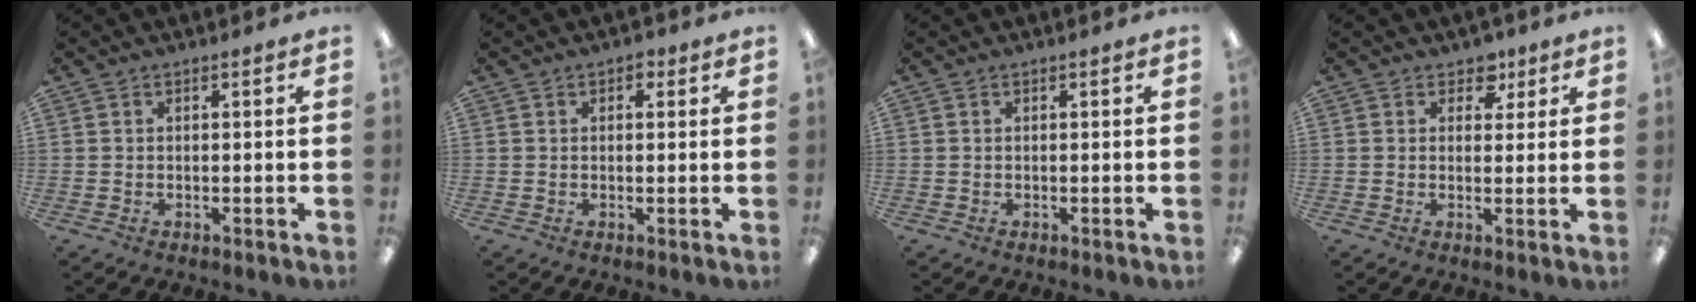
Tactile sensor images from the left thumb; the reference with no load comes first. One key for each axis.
{"total": 2.0, "fx": 1.0, "fy": 1.4, "fz": 1.2, "tx": -0.007, "ty": -0.001, "tz": 0.014}
{"total": 0.0}
{"total": 4.6, "fx": 2.7, "fy": 3.3, "fz": 1.6, "tx": -0.010, "ty": -0.010, "tz": 0.044}